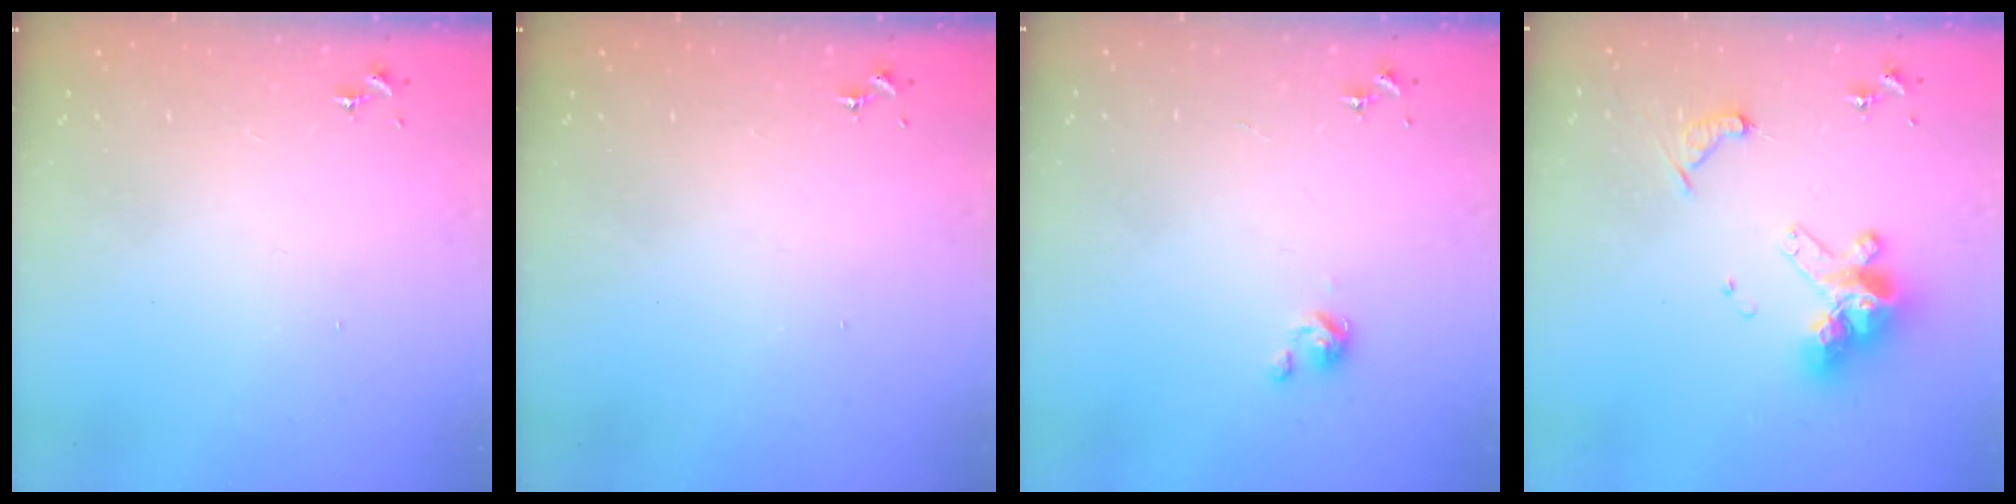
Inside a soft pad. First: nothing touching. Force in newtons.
{"total": 0.0}
{"total": 2.7, "press": 2.7, "slide": 0.3}
{"total": 14.8, "press": 14.6, "slide": 2.4}